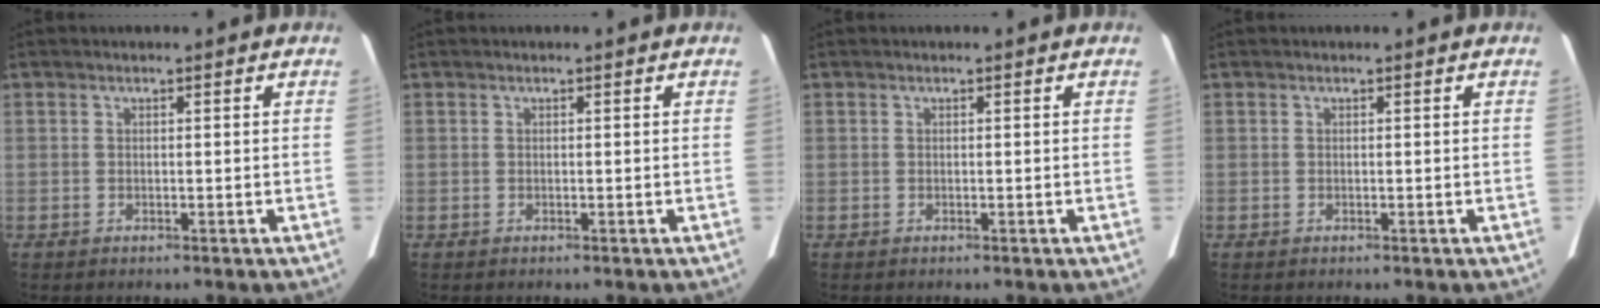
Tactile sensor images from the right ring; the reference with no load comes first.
{"total": 0.0}
{"total": 0.0}
{"total": 0.0}